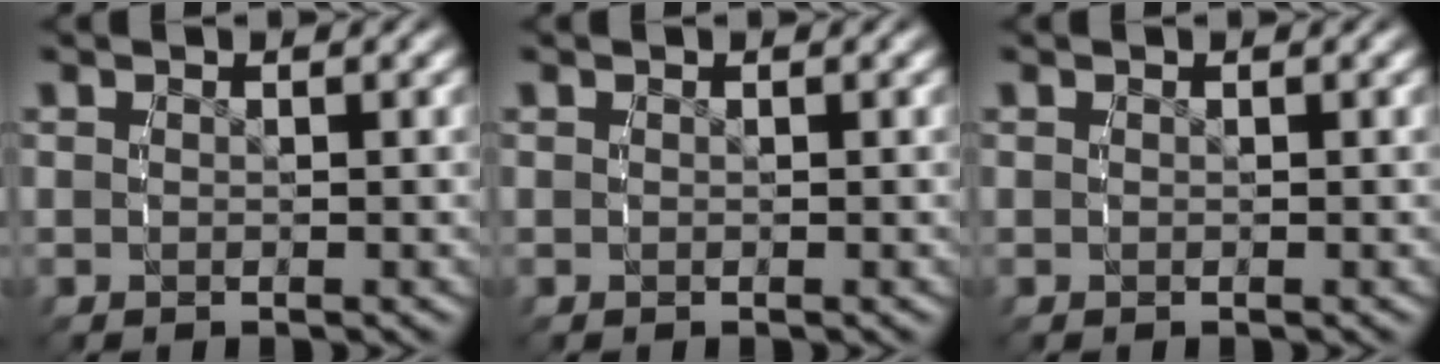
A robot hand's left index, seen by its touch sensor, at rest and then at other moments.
{"total": 0.0}
{"total": 0.0}